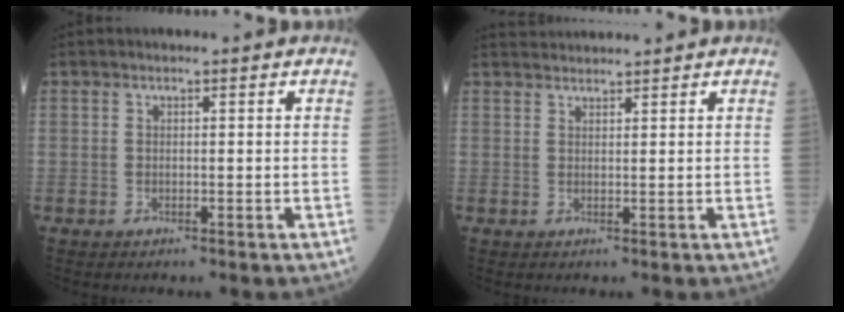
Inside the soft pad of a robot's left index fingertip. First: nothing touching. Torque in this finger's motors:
{"motor_torque": [-0.38, -0.66, 0.02, 0.02]}